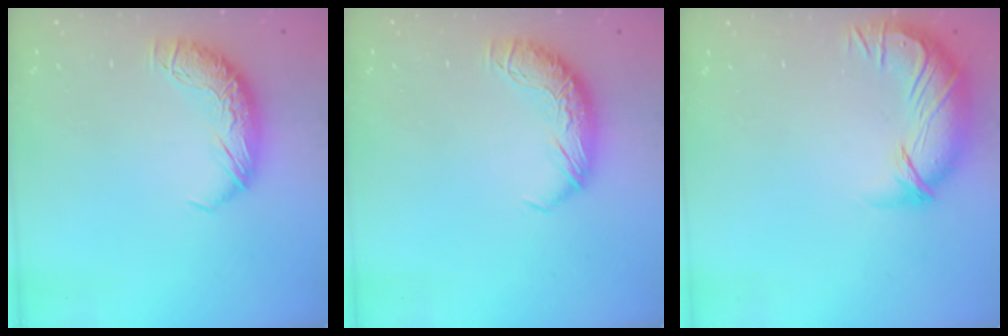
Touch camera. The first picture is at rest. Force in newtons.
{"total": 0.0}
{"total": 3.1, "press": 2.2, "slide": 2.1}